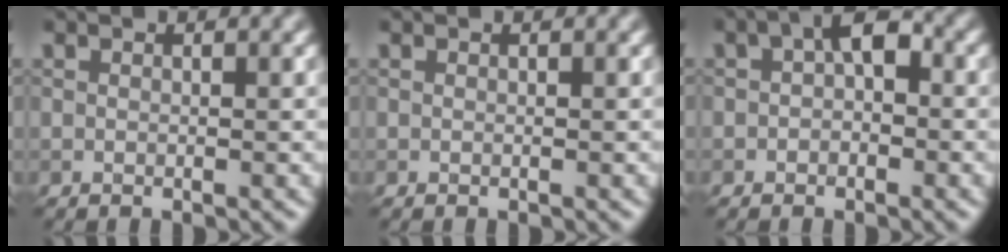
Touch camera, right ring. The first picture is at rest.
{"total": 0.0}
{"total": 3.0, "force": [0.2, 1.9, 2.3], "torque": [-0.032, 0.015, -0.007]}